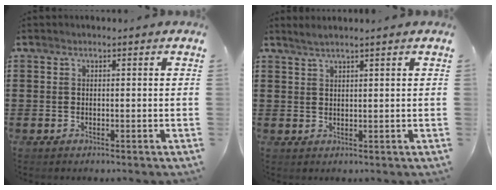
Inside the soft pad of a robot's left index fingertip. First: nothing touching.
{"total": 1.7, "force": [1.5, -0.4, 0.8], "torque": [-0.016, 0.000, 0.028]}